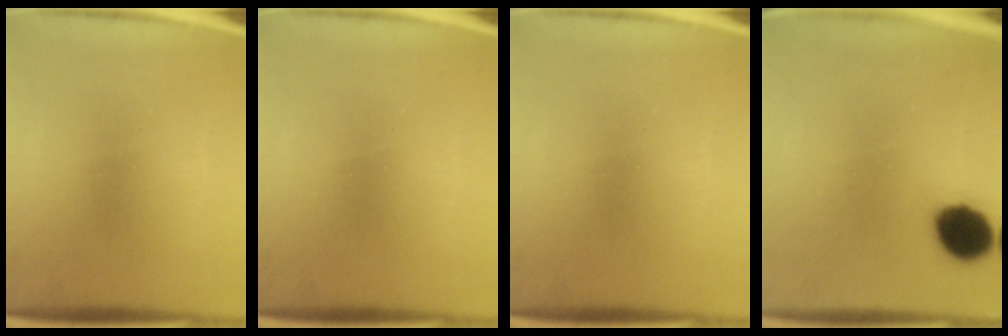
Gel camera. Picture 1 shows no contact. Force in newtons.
{"total": 0.0}
{"total": 0.0}
{"total": 10.5}